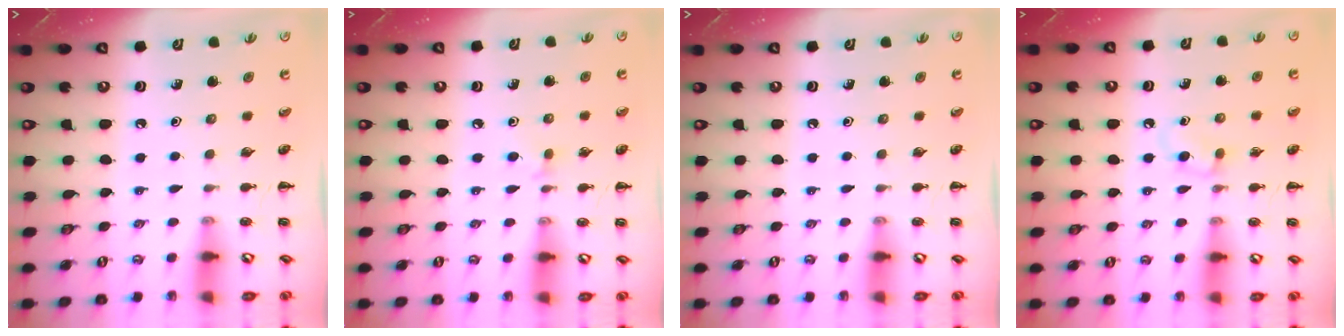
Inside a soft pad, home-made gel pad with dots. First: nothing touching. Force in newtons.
{"total": 4.0, "press": 3.7, "slide": 1.6}
{"total": 0.0}
{"total": 3.7, "press": 3.4, "slide": 1.4}